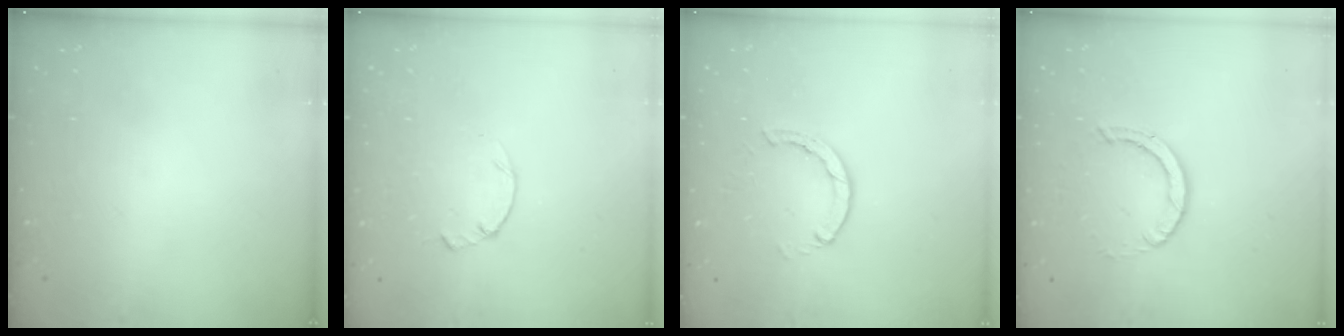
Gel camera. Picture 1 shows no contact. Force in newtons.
{"total": 0.5, "press": 0.4, "slide": 0.3}
{"total": 3.2, "press": 3.1, "slide": 0.4}
{"total": 2.9, "press": 2.9, "slide": 0.2}